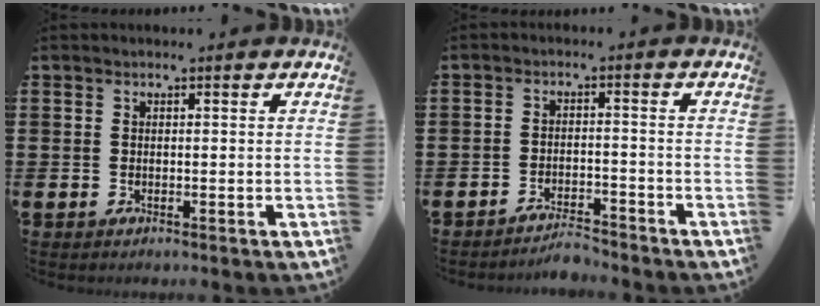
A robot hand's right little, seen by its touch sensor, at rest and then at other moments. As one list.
[{"total": 2.7, "force": [-2.7, 0.1, 0.4], "torque": [-0.012, 0.007, -0.056]}]